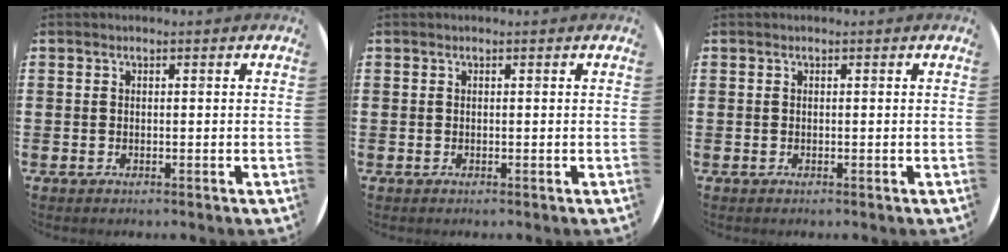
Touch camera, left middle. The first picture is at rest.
{"total": 0.0}
{"total": 0.0}